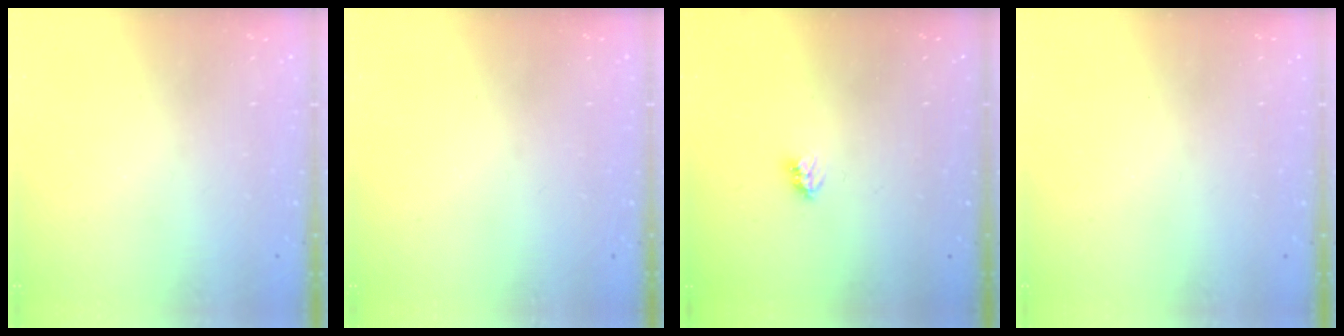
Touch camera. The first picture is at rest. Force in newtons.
{"total": 0.0}
{"total": 3.9, "press": 3.8, "slide": 0.4}
{"total": 0.0}